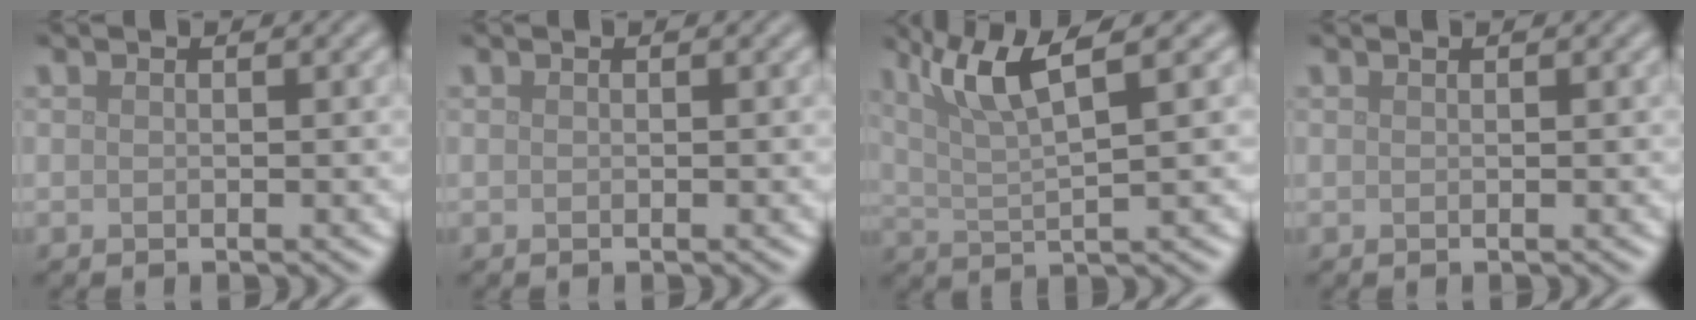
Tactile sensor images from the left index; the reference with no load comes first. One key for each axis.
{"total": 0.0}
{"total": 6.1, "fx": 3.3, "fy": 1.3, "fz": 5.0, "tx": -0.088, "ty": 0.014, "tz": 0.062}
{"total": 0.0}